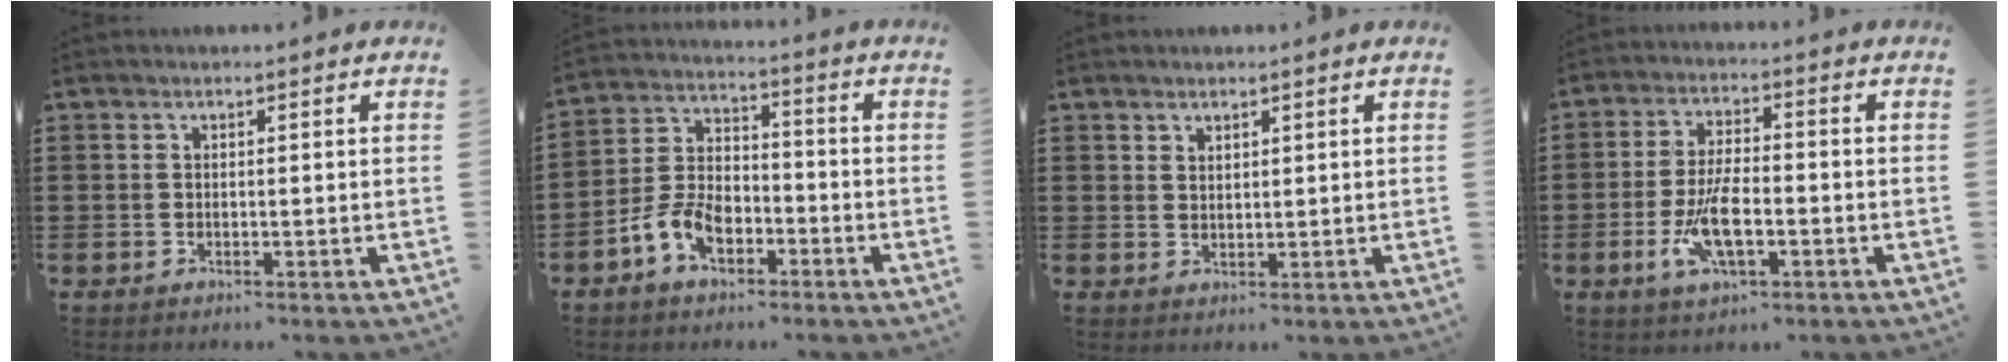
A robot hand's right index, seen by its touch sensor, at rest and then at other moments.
{"total": 6.8, "force": [-3.6, 4.2, 4.0], "torque": [-0.104, 0.009, -0.074]}
{"total": 1.5, "force": [1.4, 0.7, 0.0], "torque": [-0.002, 0.003, 0.027]}
{"total": 8.1, "force": [-2.5, 2.8, 7.2], "torque": [-0.158, -0.012, -0.049]}